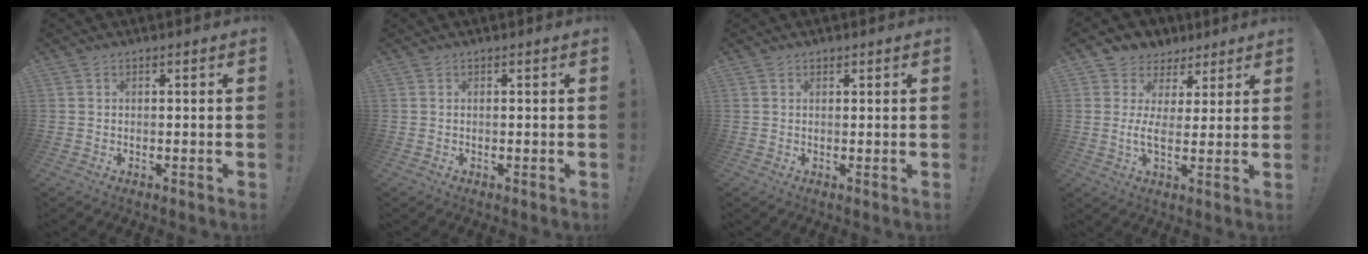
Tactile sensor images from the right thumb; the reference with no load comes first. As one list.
[{"total": 0.0}, {"total": 0.7, "force": [0.5, 0.5, 0.1], "torque": [-0.002, -0.001, 0.011]}, {"total": 6.5, "force": [2.1, 4.4, 4.4], "torque": [-0.076, -0.019, 0.042]}]